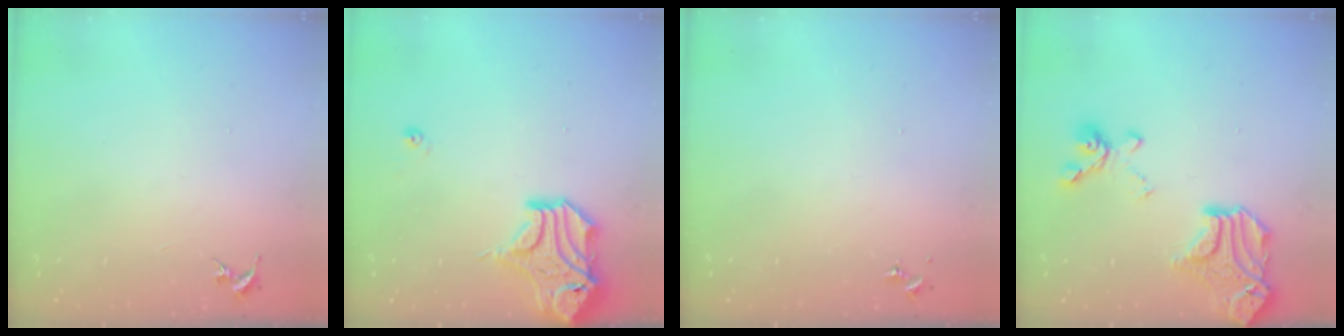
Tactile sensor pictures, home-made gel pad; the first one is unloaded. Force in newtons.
{"total": 15.8, "press": 15.6, "slide": 2.7}
{"total": 0.0}
{"total": 21.0, "press": 20.9, "slide": 2.0}